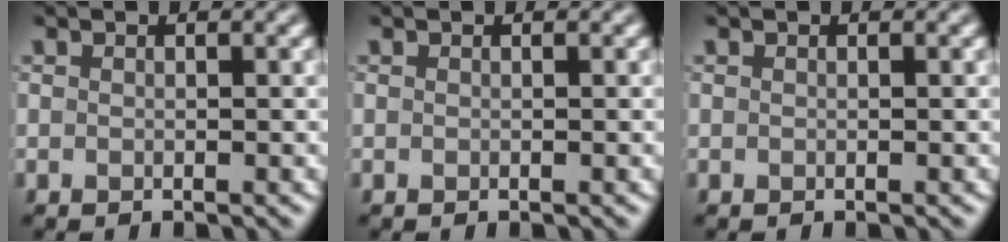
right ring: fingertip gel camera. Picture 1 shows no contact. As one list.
[{"total": 0.0}, {"total": 0.0}]